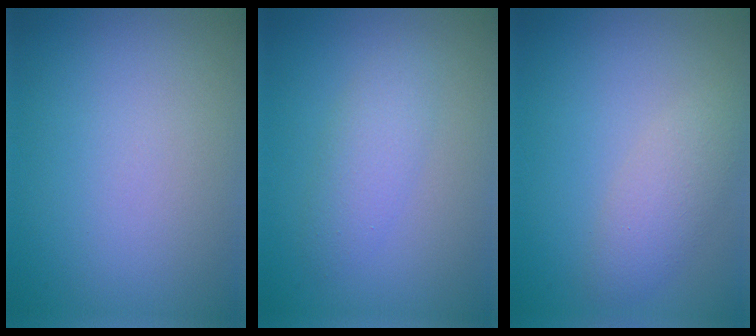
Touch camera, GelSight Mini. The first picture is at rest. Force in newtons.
{"total": 2.3, "press": 2.3, "slide": 0.1}
{"total": 2.8, "press": 2.8, "slide": 0.2}